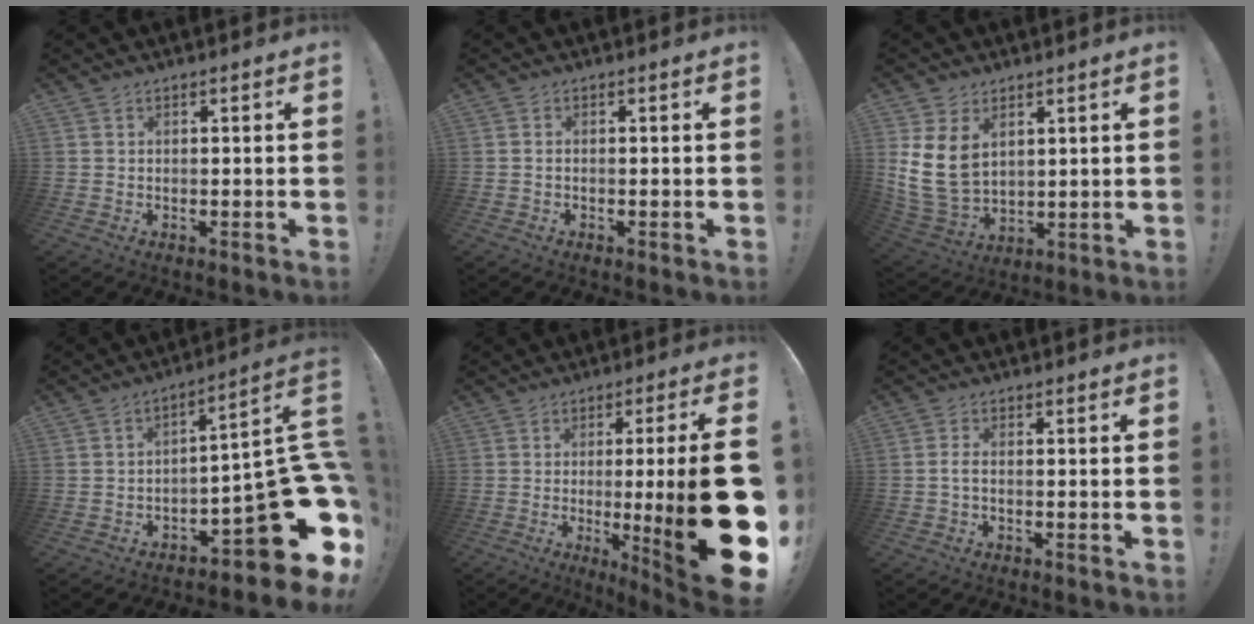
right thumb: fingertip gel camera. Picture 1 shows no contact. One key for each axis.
{"total": 0.6, "fx": -0.4, "fy": 0.2, "fz": 0.4, "tx": -0.009, "ty": 0.002, "tz": -0.007}
{"total": 12.1, "fx": 3.4, "fy": 8.7, "fz": 7.7, "tx": -0.166, "ty": -0.021, "tz": 0.072}
{"total": 19.1, "fx": -6.5, "fy": 6.2, "fz": 16.8, "tx": -0.216, "ty": 0.020, "tz": -0.099}
{"total": 23.6, "fx": -2.4, "fy": 1.6, "fz": 23.4, "tx": -0.331, "ty": -0.025, "tz": -0.020}
{"total": 2.2, "fx": -0.7, "fy": 0.5, "fz": 2.0, "tx": -0.043, "ty": 0.002, "tz": -0.015}